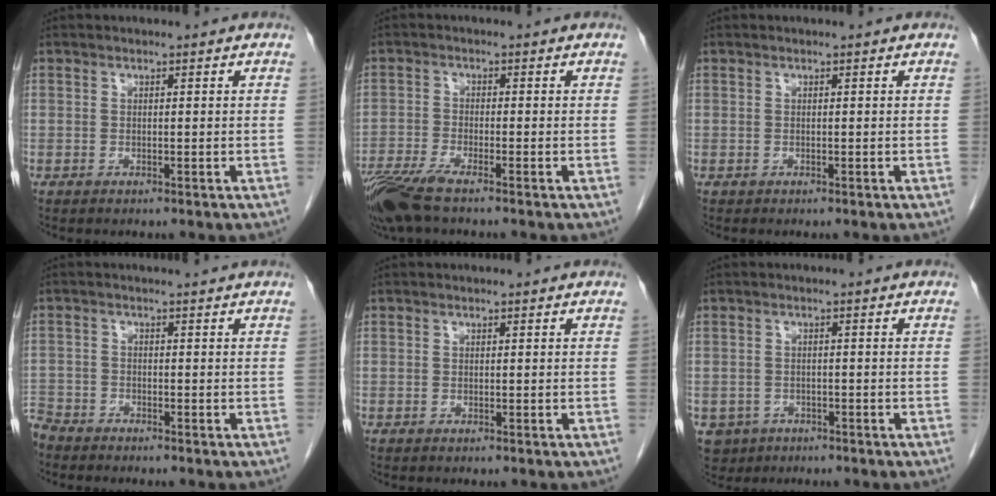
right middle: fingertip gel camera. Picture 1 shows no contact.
{"total": 7.6, "force": [-5.7, 1.0, 4.9], "torque": [-0.097, -0.018, -0.109]}
{"total": 0.0}
{"total": 3.3, "force": [-3.0, 1.0, 0.8], "torque": [-0.006, -0.001, -0.056]}
{"total": 0.0}
{"total": 4.5, "force": [-2.5, 3.7, 0.6], "torque": [-0.011, 0.004, -0.036]}